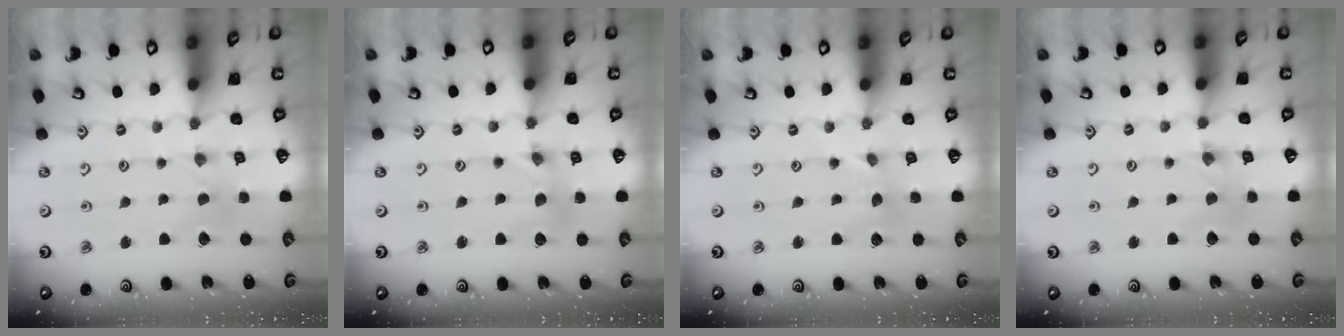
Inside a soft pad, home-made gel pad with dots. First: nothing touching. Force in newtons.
{"total": 1.7, "press": 1.7, "slide": 0.2}
{"total": 0.7, "press": 0.7, "slide": 0.1}
{"total": 0.7, "press": 0.6, "slide": 0.3}